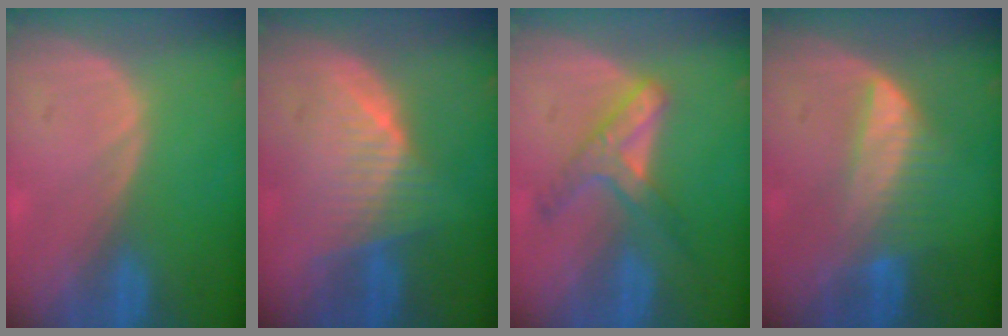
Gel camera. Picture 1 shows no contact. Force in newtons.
{"total": 7.0, "press": 6.5, "slide": 2.8}
{"total": 5.9, "press": 5.6, "slide": 1.7}
{"total": 6.5, "press": 5.9, "slide": 2.7}